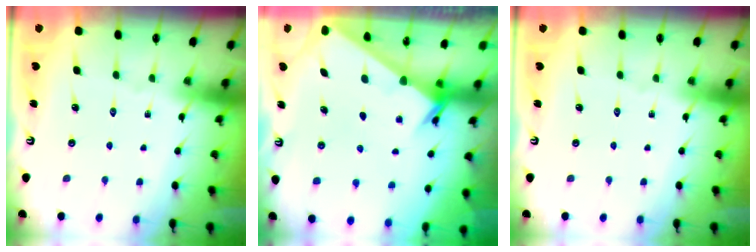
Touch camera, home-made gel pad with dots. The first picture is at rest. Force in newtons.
{"total": 2.2, "press": 2.1, "slide": 0.3}
{"total": 0.0}